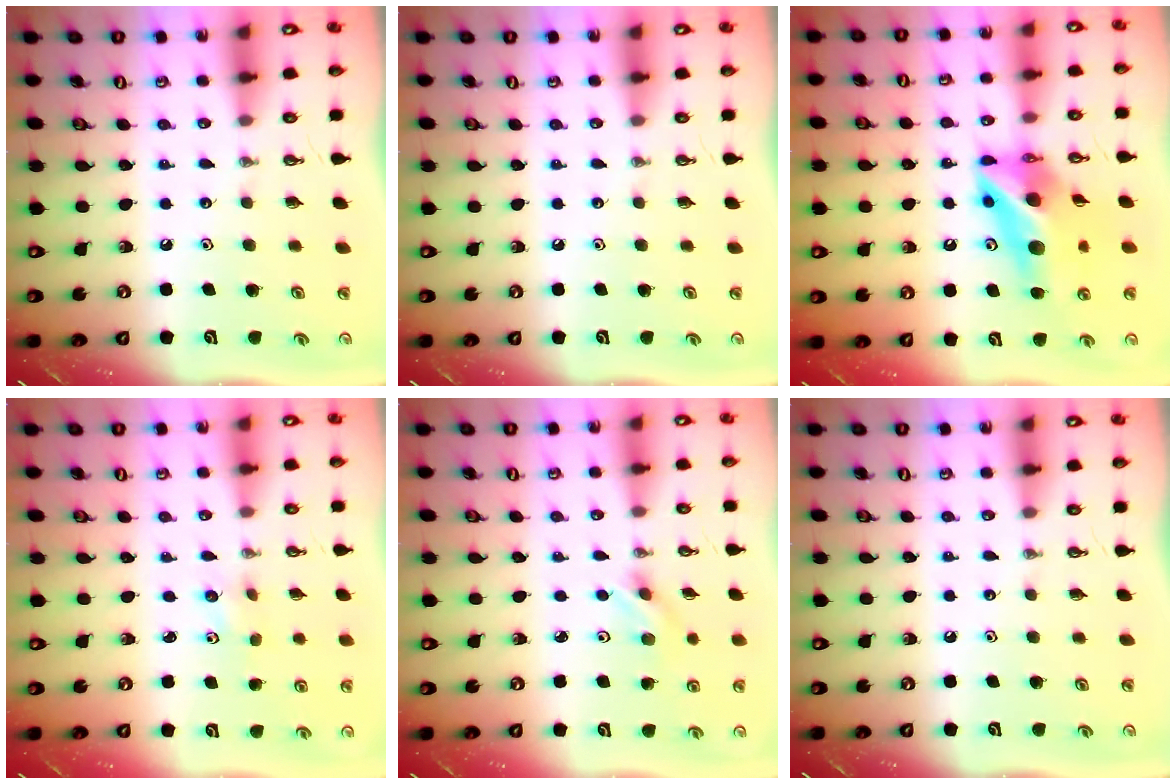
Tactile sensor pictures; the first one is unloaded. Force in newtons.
{"total": 0.0}
{"total": 14.5, "press": 14.4, "slide": 1.5}
{"total": 4.7, "press": 4.0, "slide": 2.4}
{"total": 2.3, "press": 2.1, "slide": 0.8}
{"total": 0.0}